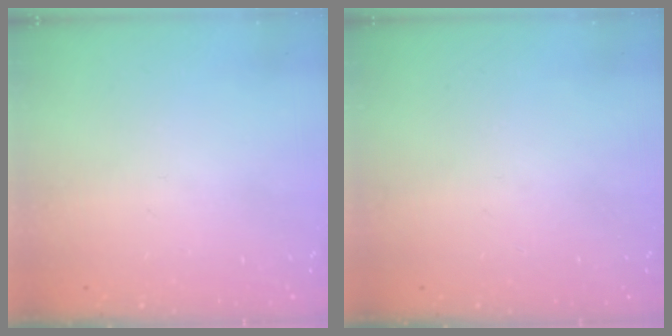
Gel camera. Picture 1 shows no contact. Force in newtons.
{"total": 0.0}